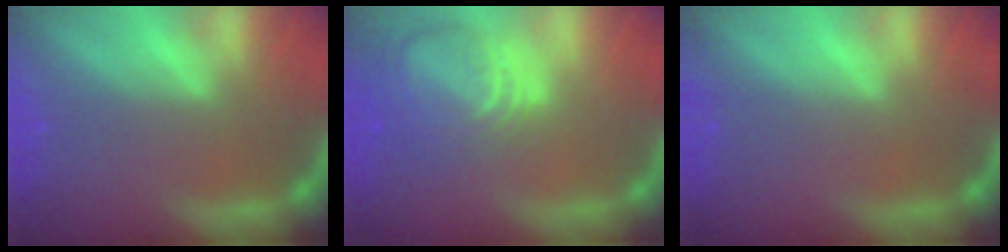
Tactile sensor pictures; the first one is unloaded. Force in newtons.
{"total": 8.0}
{"total": 0.0}